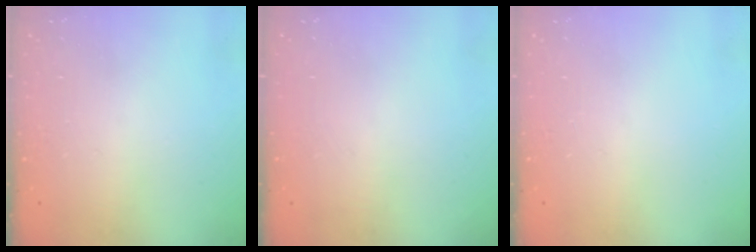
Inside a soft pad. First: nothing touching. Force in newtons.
{"total": 0.0}
{"total": 0.0}